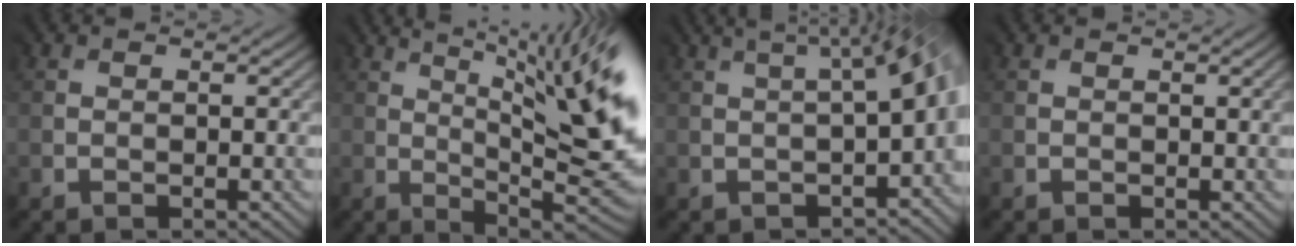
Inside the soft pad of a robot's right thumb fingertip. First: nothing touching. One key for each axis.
{"total": 13.9, "fx": 3.1, "fy": 3.8, "fz": 13.0, "tx": -0.160, "ty": 0.029, "tz": 0.046}
{"total": 6.3, "fx": -0.3, "fy": 1.5, "fz": 6.1, "tx": -0.052, "ty": 0.018, "tz": -0.004}
{"total": 0.0}